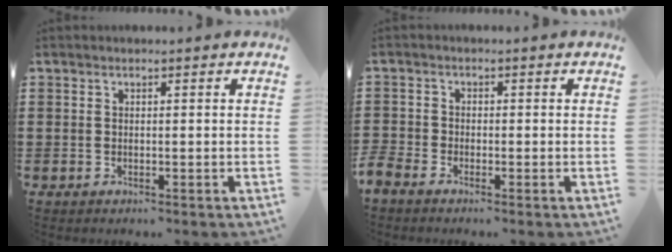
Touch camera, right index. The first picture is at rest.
{"total": 1.7, "force": [-1.6, 0.5, 0.1], "torque": [-0.015, -0.002, -0.036]}